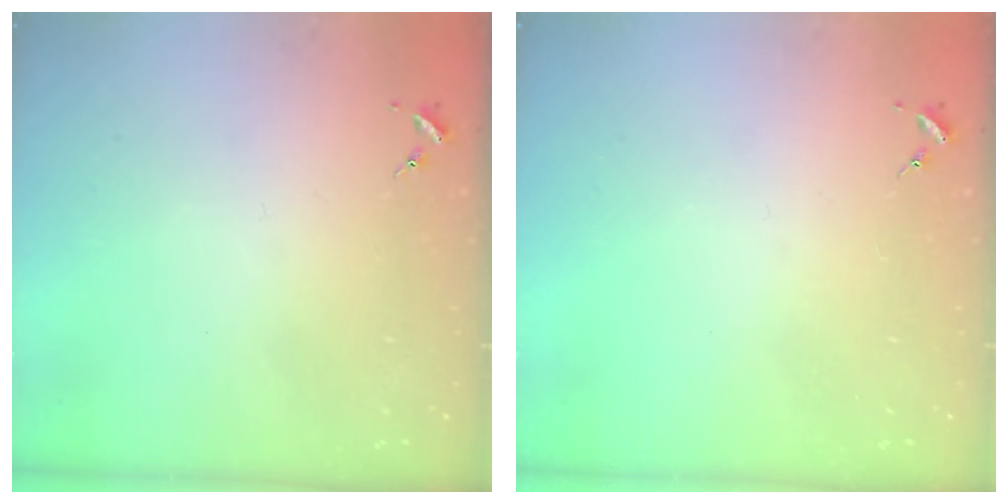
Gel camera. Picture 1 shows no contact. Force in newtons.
{"total": 0.0}